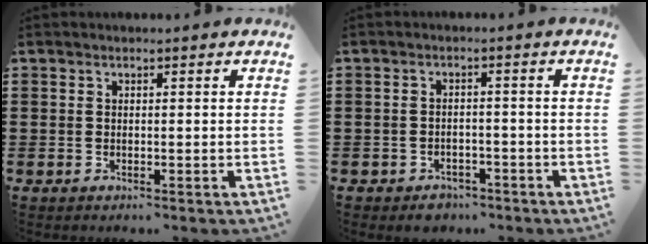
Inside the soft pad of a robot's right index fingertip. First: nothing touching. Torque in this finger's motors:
{"motor_torque": [1.21, 0.93, 0.10, 0.03]}